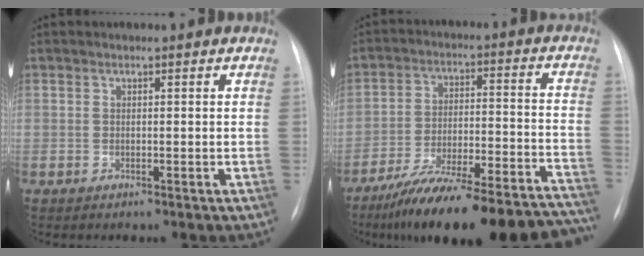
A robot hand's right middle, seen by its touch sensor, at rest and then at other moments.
{"total": 26.7, "force": [-23.2, 4.0, 12.6], "torque": [-0.136, 0.004, -0.331]}